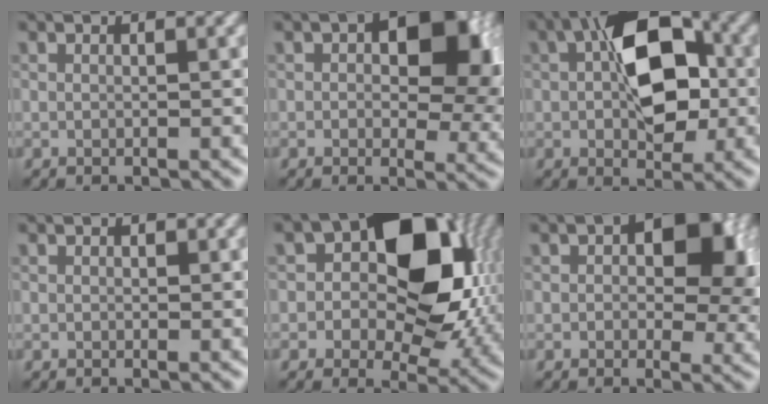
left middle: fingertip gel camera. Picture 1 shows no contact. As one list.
[{"total": 7.8, "force": [1.6, 4.3, 6.3], "torque": [-0.096, 0.011, 0.036]}, {"total": 8.3, "force": [0.9, 4.8, 6.8], "torque": [-0.116, 0.020, 0.021]}, {"total": 0.5, "force": [-0.3, -0.3, -0.3], "torque": [-0.003, 0.002, 0.009]}, {"total": 10.6, "force": [1.5, 7.2, 7.7], "torque": [-0.100, 0.008, 0.031]}, {"total": 7.1, "force": [1.3, 4.0, 5.8], "torque": [-0.087, 0.013, 0.031]}]